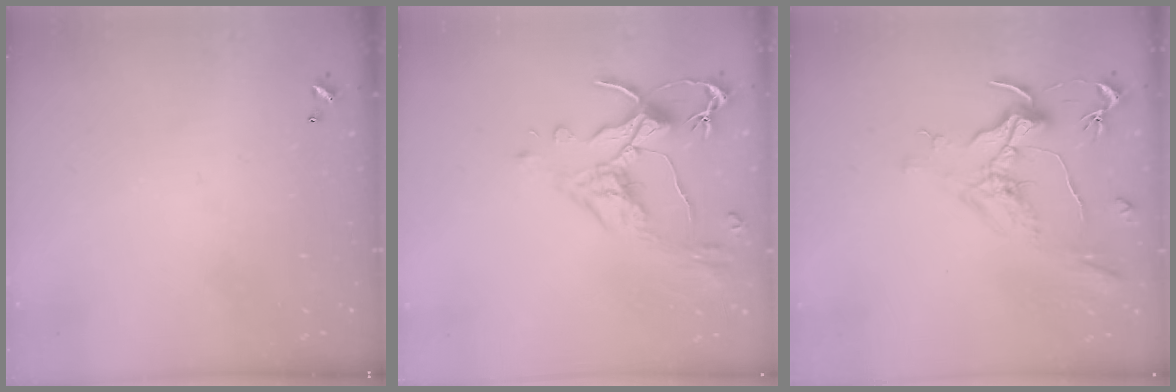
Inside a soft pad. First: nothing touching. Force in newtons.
{"total": 2.6, "press": 2.2, "slide": 1.3}
{"total": 1.6, "press": 1.4, "slide": 0.7}